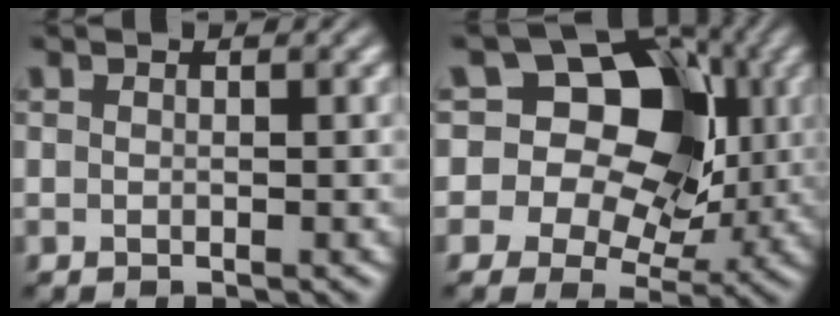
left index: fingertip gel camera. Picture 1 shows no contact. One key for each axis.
{"total": 15.2, "fx": 3.5, "fy": 12.0, "fz": 8.7, "tx": -0.132, "ty": 0.054, "tz": 0.041}